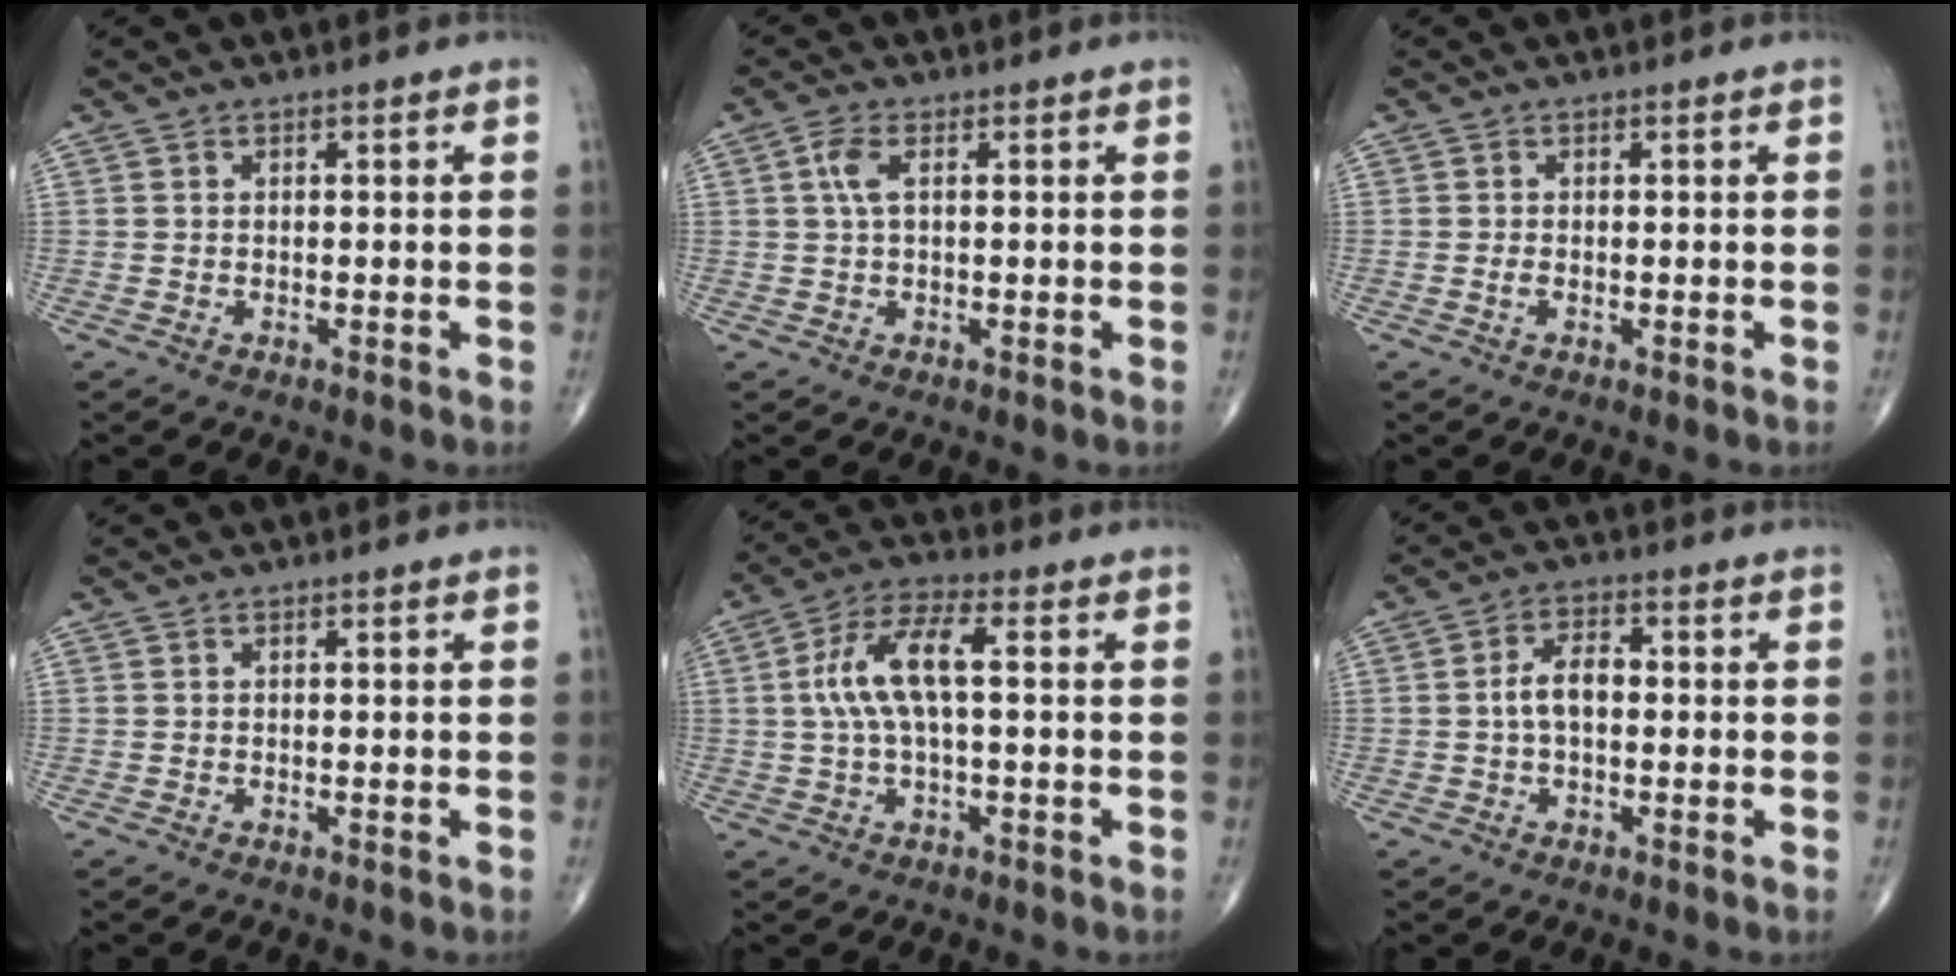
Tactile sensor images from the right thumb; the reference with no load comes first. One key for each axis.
{"total": 3.2, "fx": 0.9, "fy": 1.3, "fz": 2.8, "tx": -0.071, "ty": 0.007, "tz": 0.016}
{"total": 0.8, "fx": -0.2, "fy": 0.4, "fz": 0.7, "tx": -0.014, "ty": -0.001, "tz": -0.005}
{"total": 0.0}
{"total": 10.2, "fx": 1.0, "fy": 3.7, "fz": 9.5, "tx": -0.203, "ty": 0.030, "tz": 0.016}
{"total": 5.3, "fx": -0.2, "fy": 3.0, "fz": 4.4, "tx": -0.082, "ty": 0.019, "tz": -0.009}